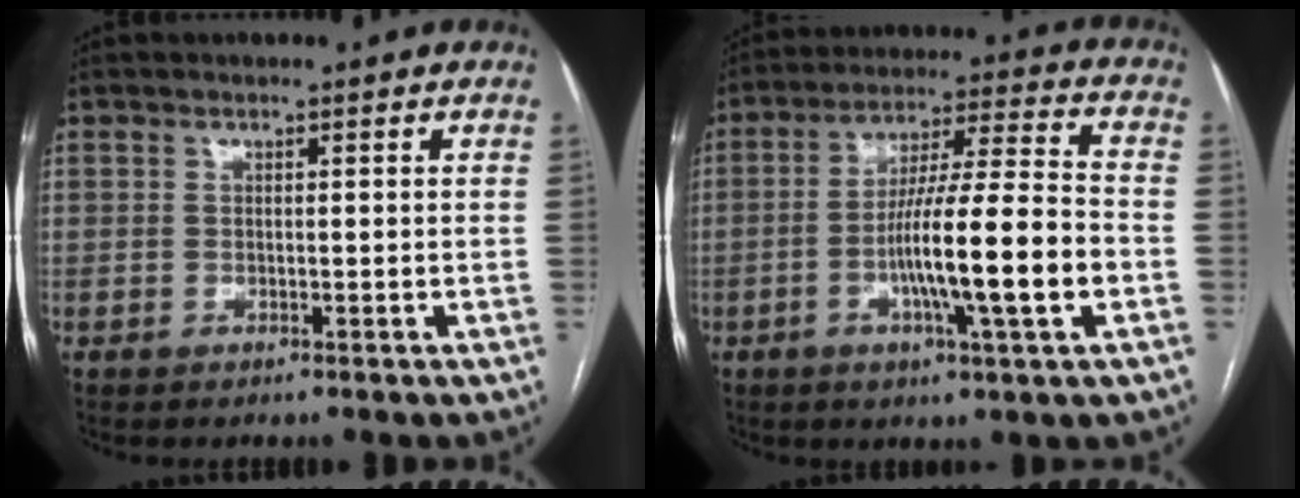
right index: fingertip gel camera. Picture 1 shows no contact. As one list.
[{"total": 15.0, "force": [-3.8, 0.3, 14.5], "torque": [-0.253, 0.000, -0.065]}]